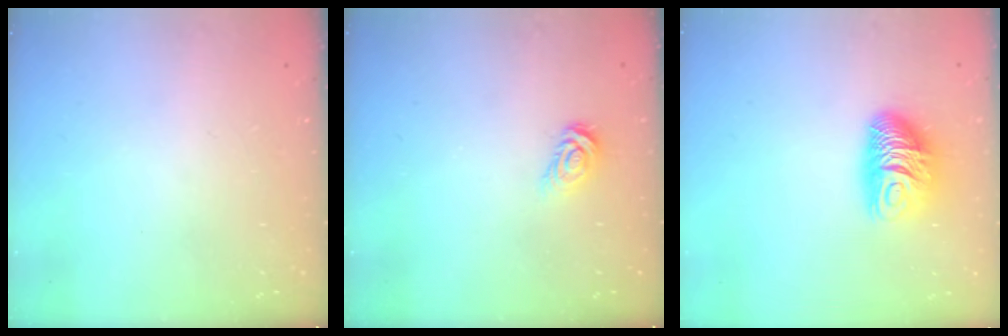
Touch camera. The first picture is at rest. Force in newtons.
{"total": 4.1, "press": 4.1, "slide": 0.3}
{"total": 10.6, "press": 10.6, "slide": 0.9}